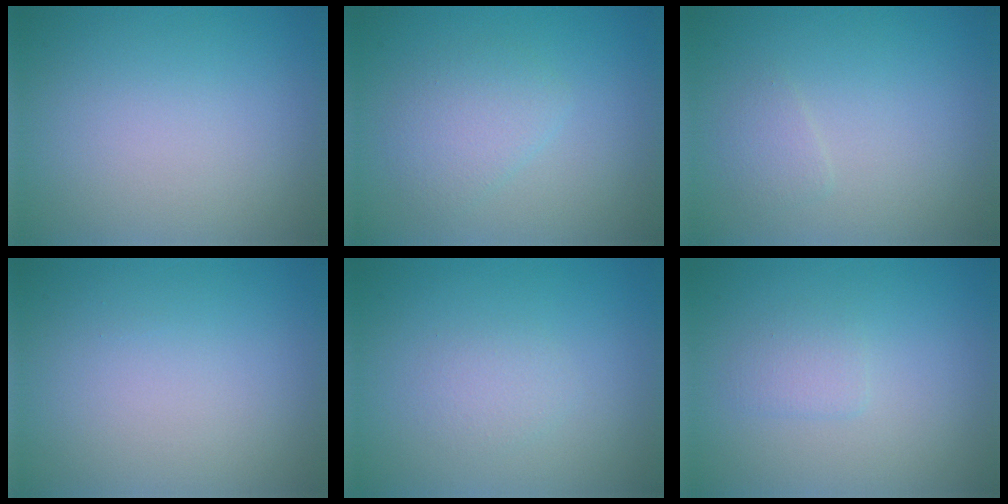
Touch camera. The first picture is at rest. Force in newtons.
{"total": 2.4, "press": 2.4, "slide": 0.1}
{"total": 1.0, "press": 1.0, "slide": 0.0}
{"total": 0.0}
{"total": 1.2, "press": 1.2, "slide": 0.0}
{"total": 1.3, "press": 1.3, "slide": 0.1}